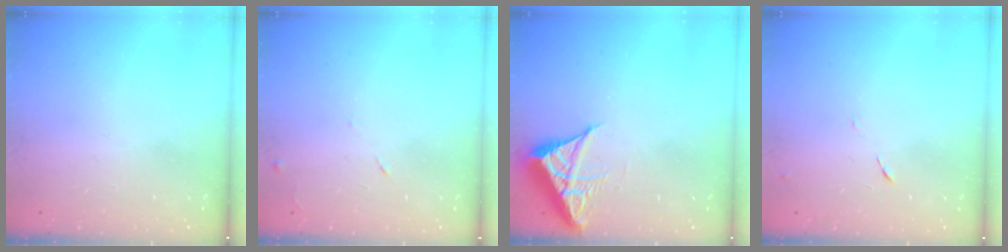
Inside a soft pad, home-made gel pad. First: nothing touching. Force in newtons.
{"total": 5.5, "press": 5.5, "slide": 0.8}
{"total": 6.9, "press": 6.8, "slide": 0.6}
{"total": 6.3, "press": 6.2, "slide": 0.6}